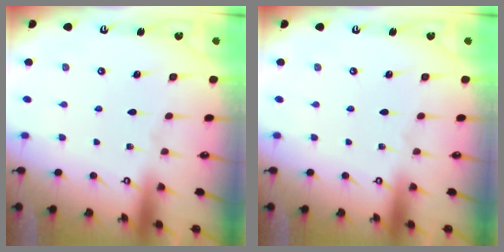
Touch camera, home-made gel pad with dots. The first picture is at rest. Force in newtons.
{"total": 0.0}